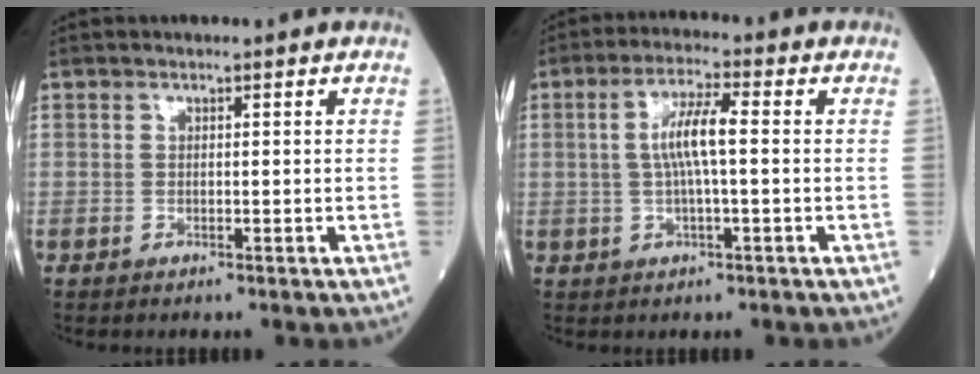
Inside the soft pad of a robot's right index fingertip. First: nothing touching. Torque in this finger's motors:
{"motor_torque": [1.09, 0.03, 0.54, 0.14]}